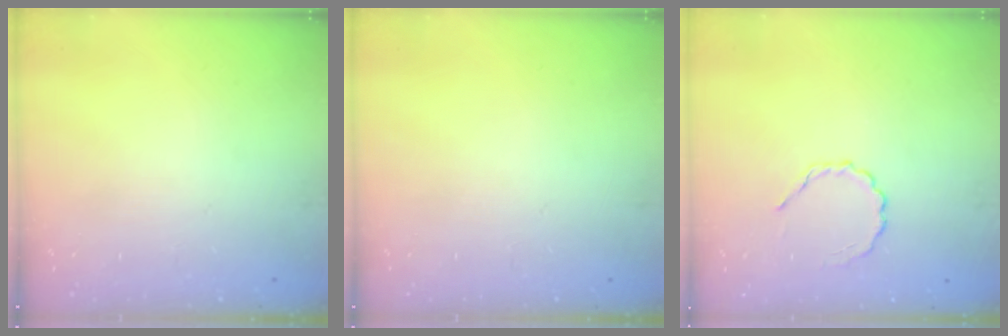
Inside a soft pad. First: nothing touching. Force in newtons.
{"total": 0.0}
{"total": 2.8, "press": 2.6, "slide": 1.0}